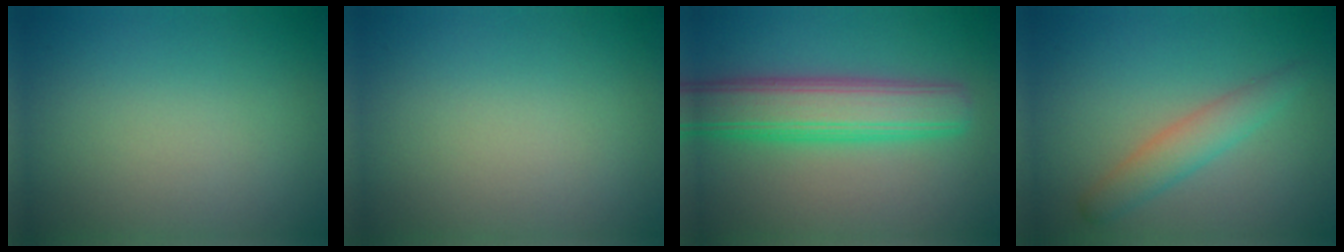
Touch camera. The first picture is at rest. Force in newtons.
{"total": 0.0}
{"total": 6.8, "press": 6.8, "slide": 0.2}
{"total": 2.7, "press": 2.7, "slide": 0.0}